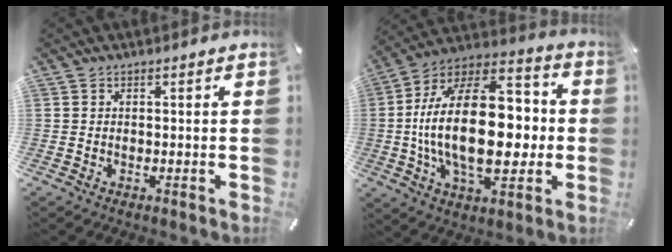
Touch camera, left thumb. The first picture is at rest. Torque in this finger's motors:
{"motor_torque": [0.52, 3.01, 1.84, 0.93, 0.60]}